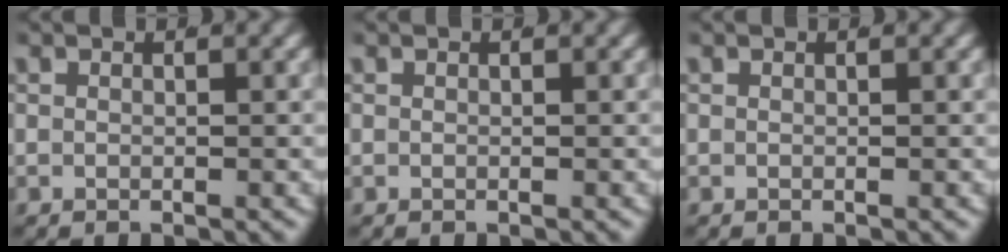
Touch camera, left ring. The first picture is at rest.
{"total": 0.0}
{"total": 0.0}